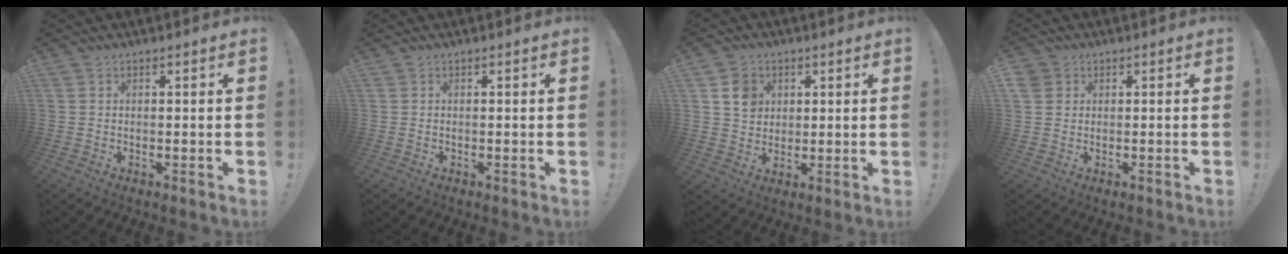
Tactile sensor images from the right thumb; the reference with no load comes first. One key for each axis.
{"total": 0.0}
{"total": 7.7, "fx": 3.0, "fy": 6.7, "fz": 2.5, "tx": -0.020, "ty": -0.012, "tz": 0.059}
{"total": 4.3, "fx": 1.2, "fy": 3.9, "fz": 1.4, "tx": -0.039, "ty": 0.004, "tz": 0.025}